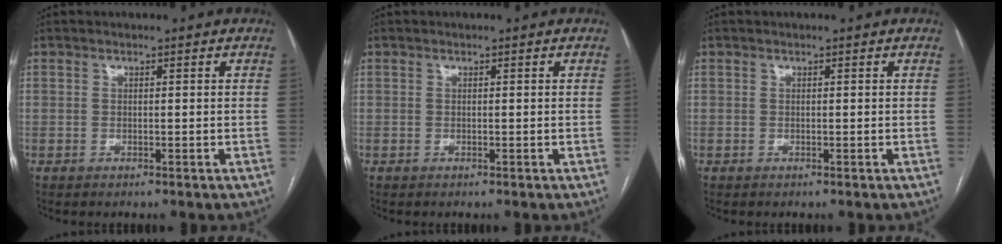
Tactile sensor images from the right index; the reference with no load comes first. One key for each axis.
{"total": 0.0}
{"total": 0.0}